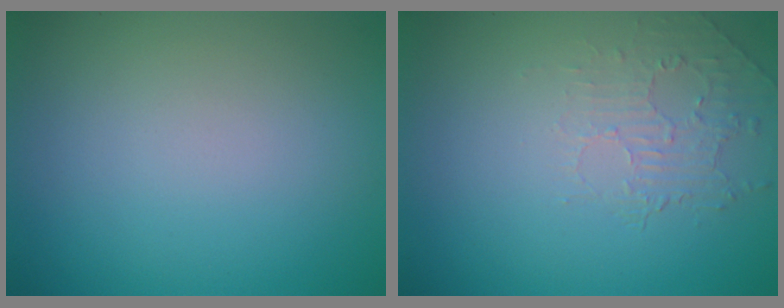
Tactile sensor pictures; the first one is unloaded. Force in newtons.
{"total": 2.0, "press": 0.6, "slide": 1.9}